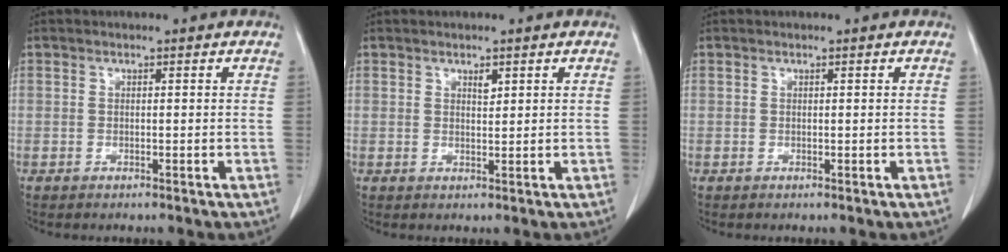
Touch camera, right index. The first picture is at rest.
{"total": 1.2, "force": [0.7, 0.5, 0.8], "torque": [-0.013, -0.005, 0.012]}
{"total": 0.0}